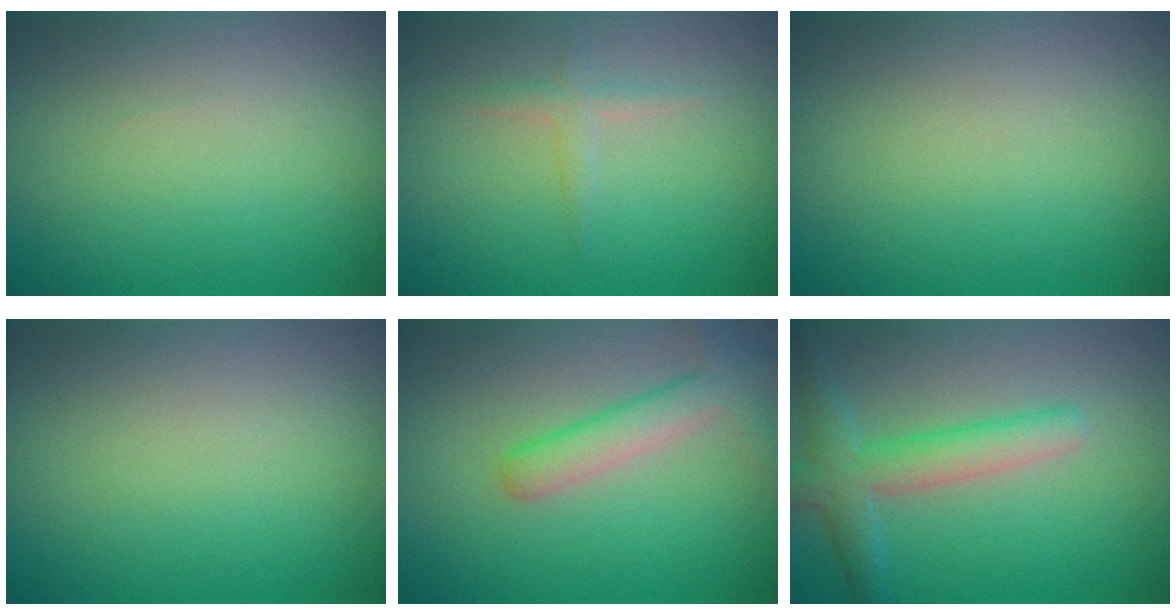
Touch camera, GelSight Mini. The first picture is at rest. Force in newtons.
{"total": 1.3, "press": 1.3, "slide": 0.1}
{"total": 0.0}
{"total": 0.0}
{"total": 3.3, "press": 3.3, "slide": 0.2}
{"total": 3.9, "press": 3.9, "slide": 0.1}